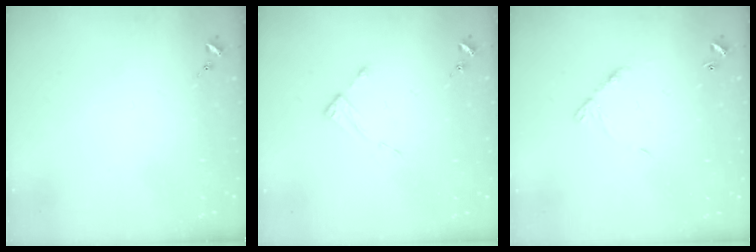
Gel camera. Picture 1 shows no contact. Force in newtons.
{"total": 2.6, "press": 2.6, "slide": 0.3}
{"total": 6.9, "press": 6.8, "slide": 0.6}